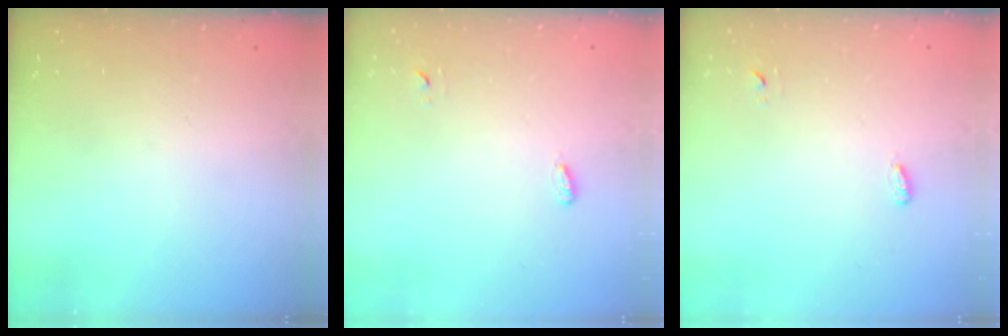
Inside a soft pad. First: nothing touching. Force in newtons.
{"total": 2.8, "press": 2.7, "slide": 0.6}
{"total": 2.8, "press": 2.7, "slide": 0.6}